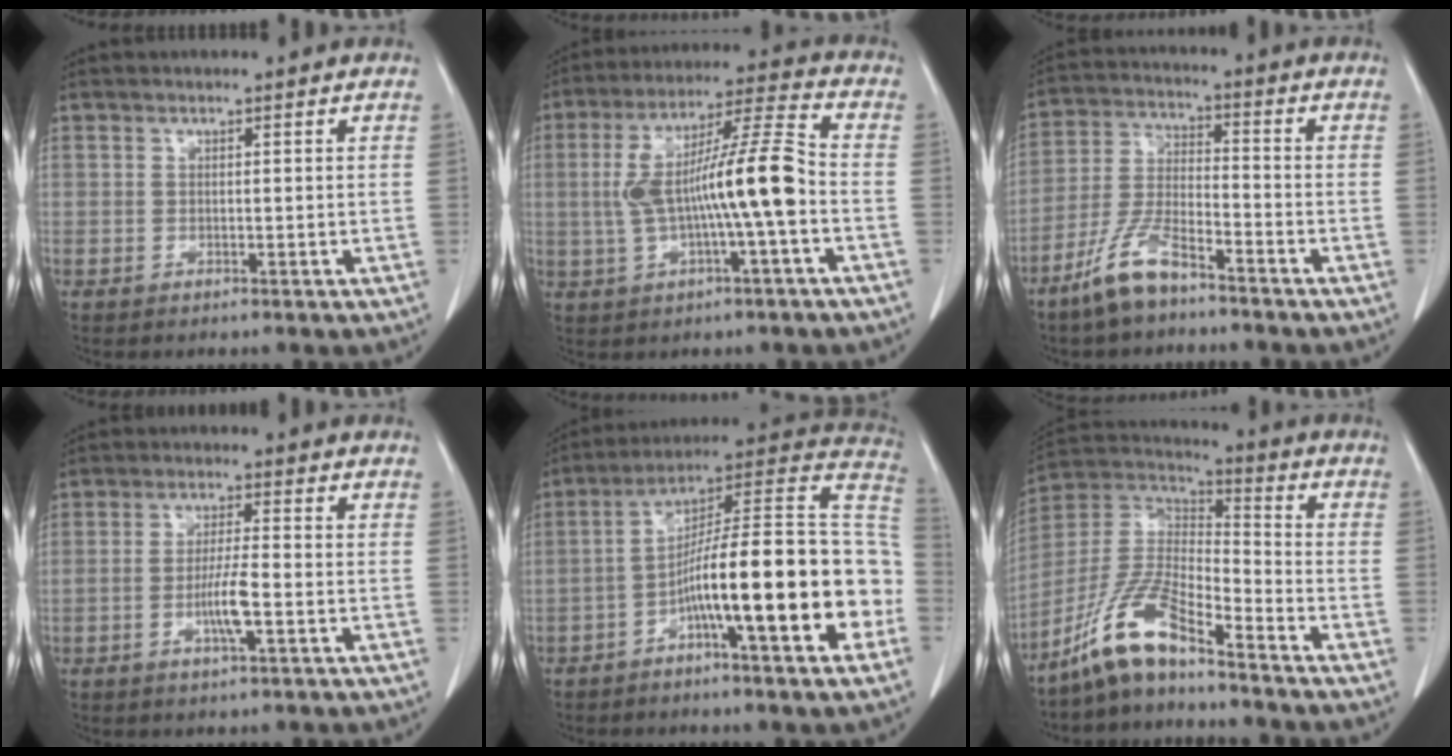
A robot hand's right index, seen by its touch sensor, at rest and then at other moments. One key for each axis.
{"total": 13.7, "fx": -1.5, "fy": 1.1, "fz": 13.6, "tx": -0.249, "ty": 0.026, "tz": -0.025}
{"total": 8.5, "fx": -6.3, "fy": 2.0, "fz": 5.4, "tx": -0.124, "ty": -0.011, "tz": -0.125}
{"total": 5.2, "fx": -1.6, "fy": 0.4, "fz": 5.0, "tx": -0.096, "ty": -0.004, "tz": -0.030}
{"total": 21.2, "fx": -5.9, "fy": 1.6, "fz": 20.3, "tx": -0.255, "ty": 0.025, "tz": -0.095}
{"total": 11.3, "fx": -8.7, "fy": 1.9, "fz": 6.9, "tx": -0.156, "ty": 0.011, "tz": -0.168}